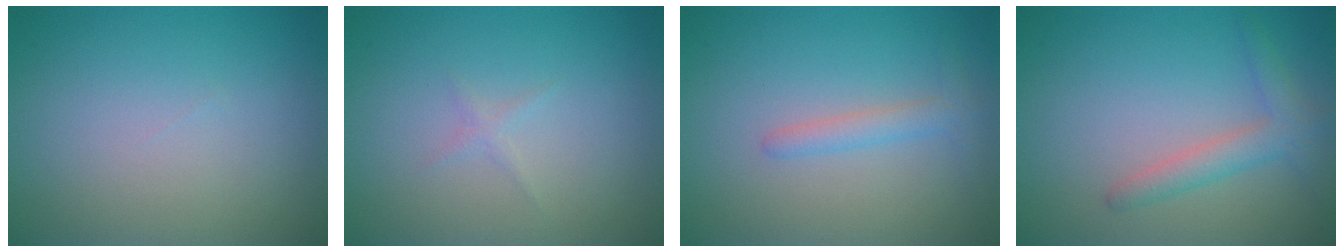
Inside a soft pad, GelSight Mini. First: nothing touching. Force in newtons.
{"total": 0.6, "press": 0.6, "slide": 0.0}
{"total": 1.7, "press": 1.7, "slide": 0.1}
{"total": 2.6, "press": 2.5, "slide": 0.1}